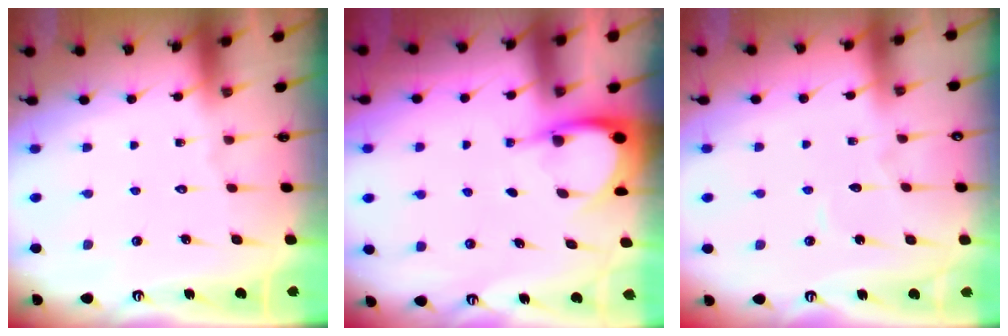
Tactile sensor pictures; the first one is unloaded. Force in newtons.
{"total": 4.0, "press": 4.0, "slide": 0.2}
{"total": 3.4, "press": 3.4, "slide": 0.4}